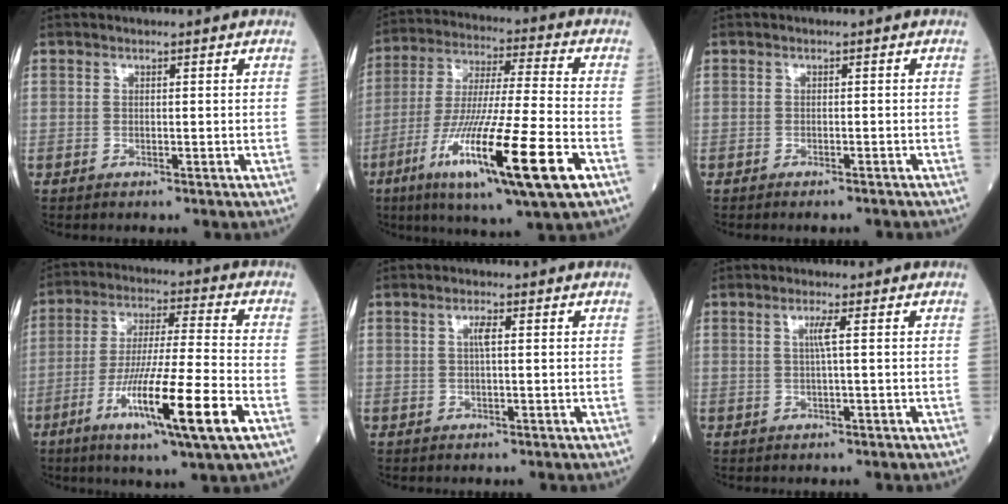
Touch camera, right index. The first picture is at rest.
{"total": 20.7, "force": [-8.6, 0.6, 18.8], "torque": [-0.340, -0.046, -0.154]}
{"total": 1.9, "force": [-1.8, 0.1, 0.6], "torque": [-0.007, -0.003, -0.023]}
{"total": 16.0, "force": [-6.6, -0.1, 14.6], "torque": [-0.266, -0.027, -0.115]}
{"total": 1.7, "force": [0.4, 0.3, 1.6], "torque": [-0.032, 0.002, 0.005]}
{"total": 1.9, "force": [0.4, -0.5, 1.8], "torque": [-0.036, -0.001, 0.006]}